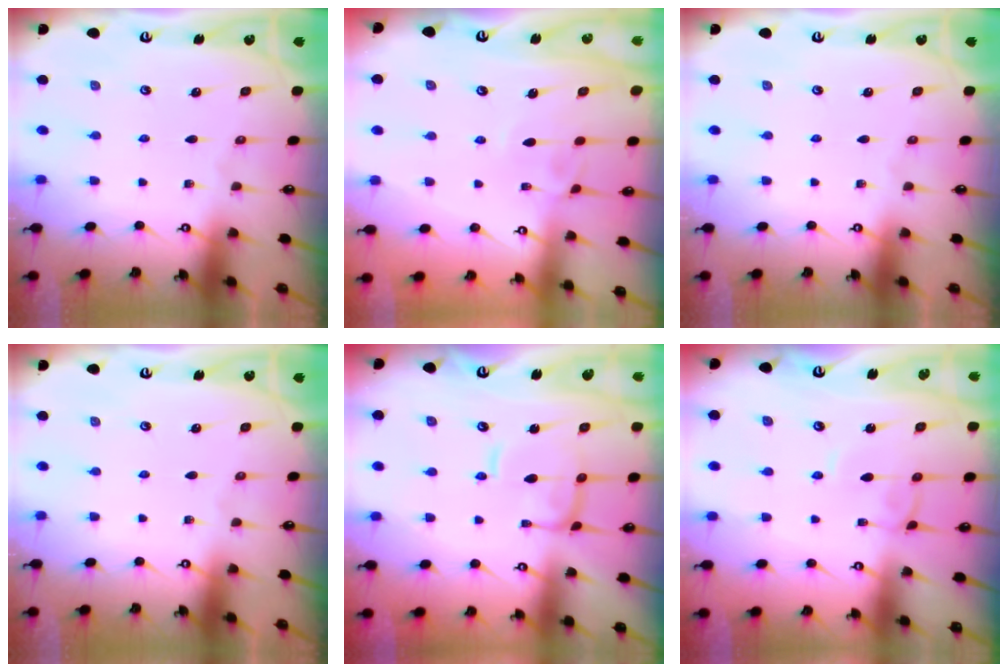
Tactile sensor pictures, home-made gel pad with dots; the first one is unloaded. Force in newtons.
{"total": 1.3, "press": 1.0, "slide": 0.8}
{"total": 0.0}
{"total": 0.0}
{"total": 2.8, "press": 2.7, "slide": 0.5}
{"total": 0.6, "press": 0.5, "slide": 0.3}